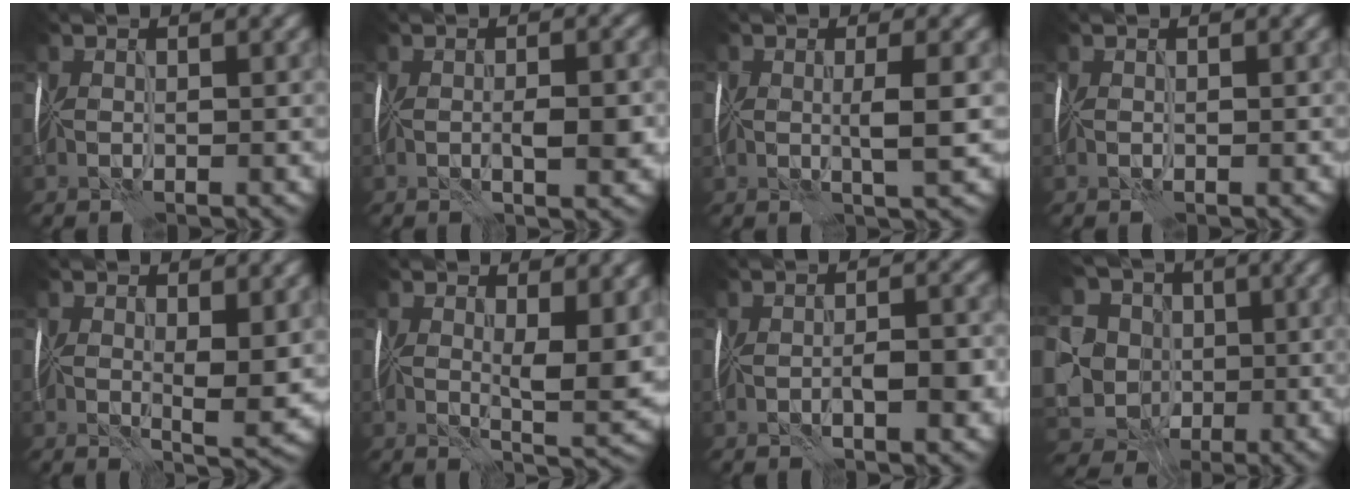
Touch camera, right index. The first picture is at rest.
{"total": 2.5, "force": [-0.5, 0.6, 2.4], "torque": [-0.041, 0.000, -0.006]}
{"total": 1.8, "force": [-0.1, 0.2, 1.8], "torque": [-0.031, 0.000, -0.002]}
{"total": 0.0}
{"total": 3.3, "force": [0.8, 1.0, 3.0], "torque": [-0.047, -0.006, 0.015]}
{"total": 5.0, "force": [1.2, 1.6, 4.6], "torque": [-0.072, -0.010, 0.024]}
{"total": 2.8, "force": [-0.9, 0.9, 2.5], "torque": [-0.044, -0.001, -0.013]}
{"total": 9.2, "force": [-0.2, 8.2, 4.1], "torque": [-0.097, 0.000, -0.013]}